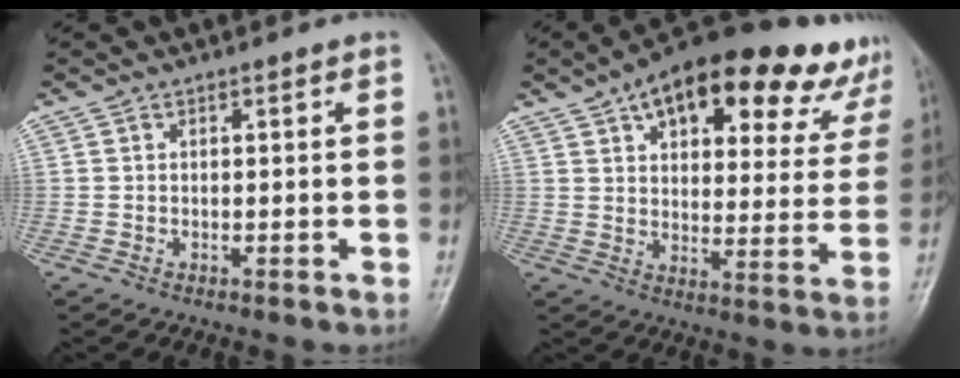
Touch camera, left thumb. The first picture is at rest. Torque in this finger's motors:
{"motor_torque": [1.22, 0.26, 1.32, -1.45, 0.22]}